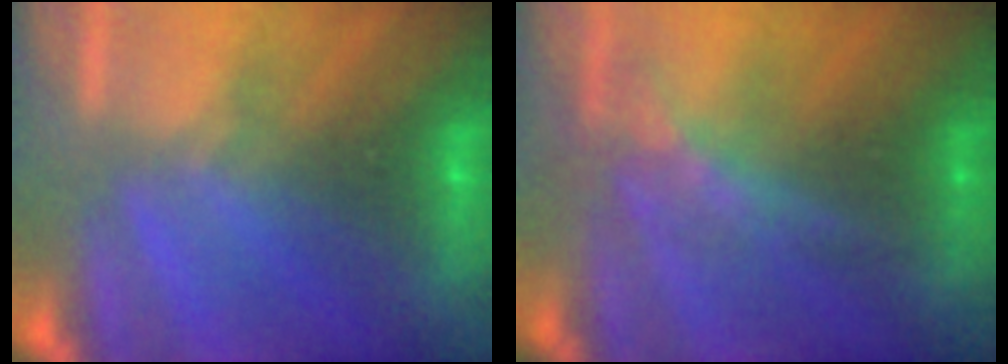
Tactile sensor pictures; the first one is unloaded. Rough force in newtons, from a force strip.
{"total": 1.8}